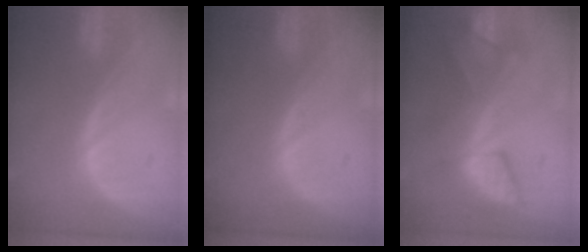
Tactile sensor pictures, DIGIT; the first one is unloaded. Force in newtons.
{"total": 0.0}
{"total": 7.5, "press": 7.4, "slide": 1.5}